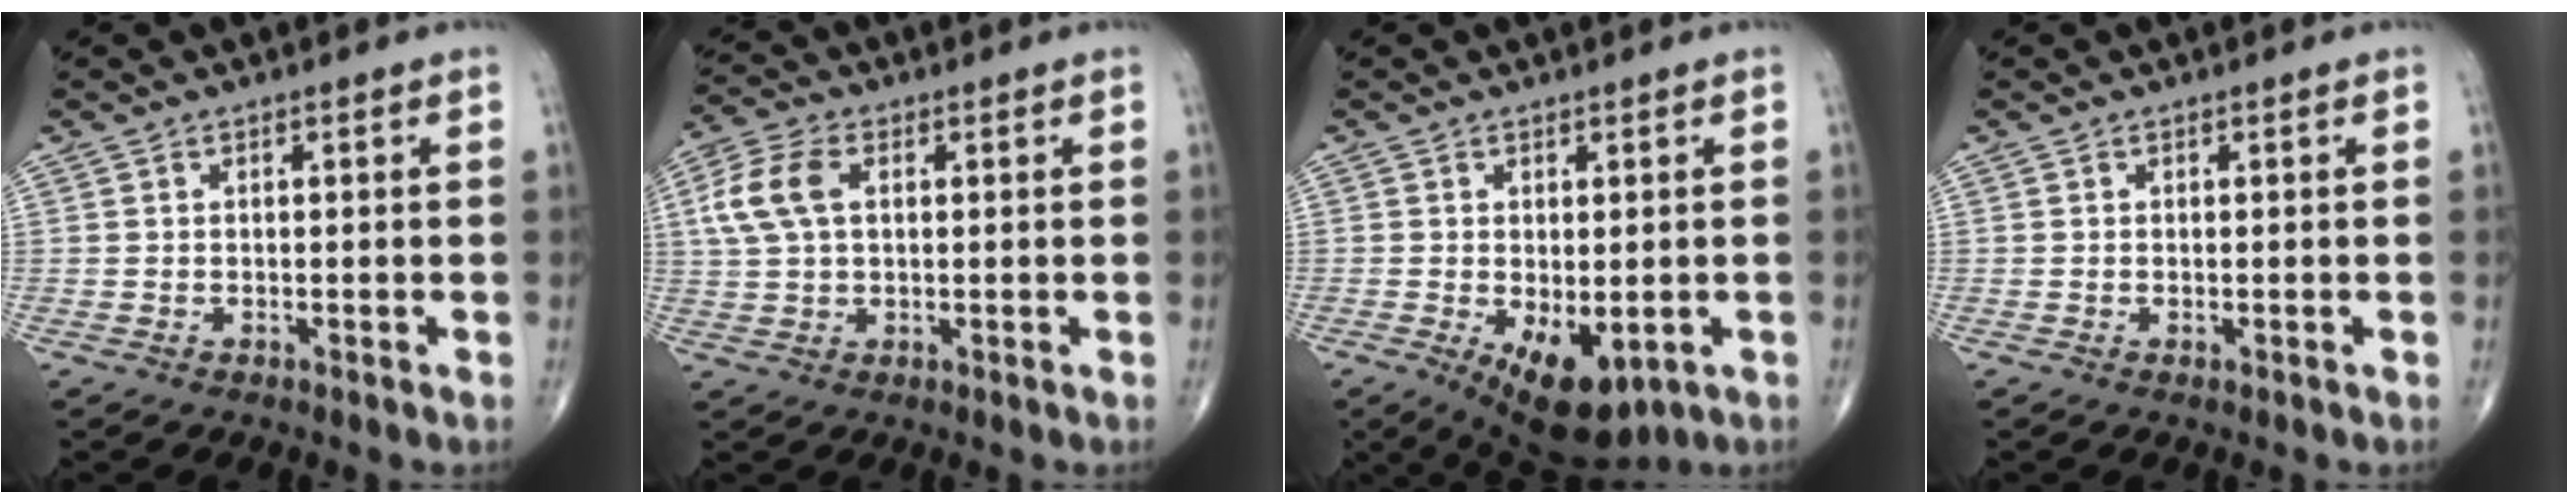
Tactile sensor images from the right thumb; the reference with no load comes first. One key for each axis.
{"total": 8.4, "fx": 1.9, "fy": 5.1, "fz": 6.4, "tx": -0.146, "ty": 0.015, "tz": 0.036}
{"total": 9.7, "fx": -3.2, "fy": 4.8, "fz": 7.7, "tx": -0.103, "ty": -0.011, "tz": -0.034}
{"total": 0.0}